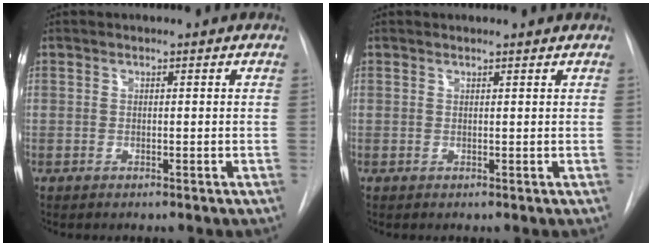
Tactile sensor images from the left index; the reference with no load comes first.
{"total": 1.4, "force": [1.4, 0.0, 0.2], "torque": [-0.008, 0.005, 0.014]}